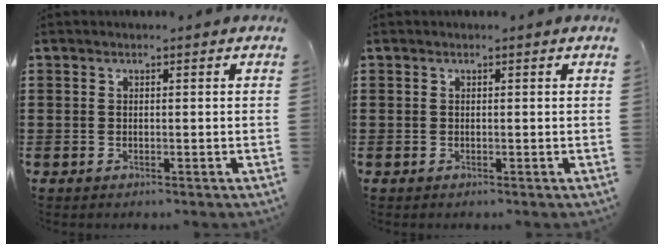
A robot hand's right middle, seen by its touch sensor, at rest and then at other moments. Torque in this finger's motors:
{"motor_torque": [0.00, 0.00, 0.00, 0.00]}